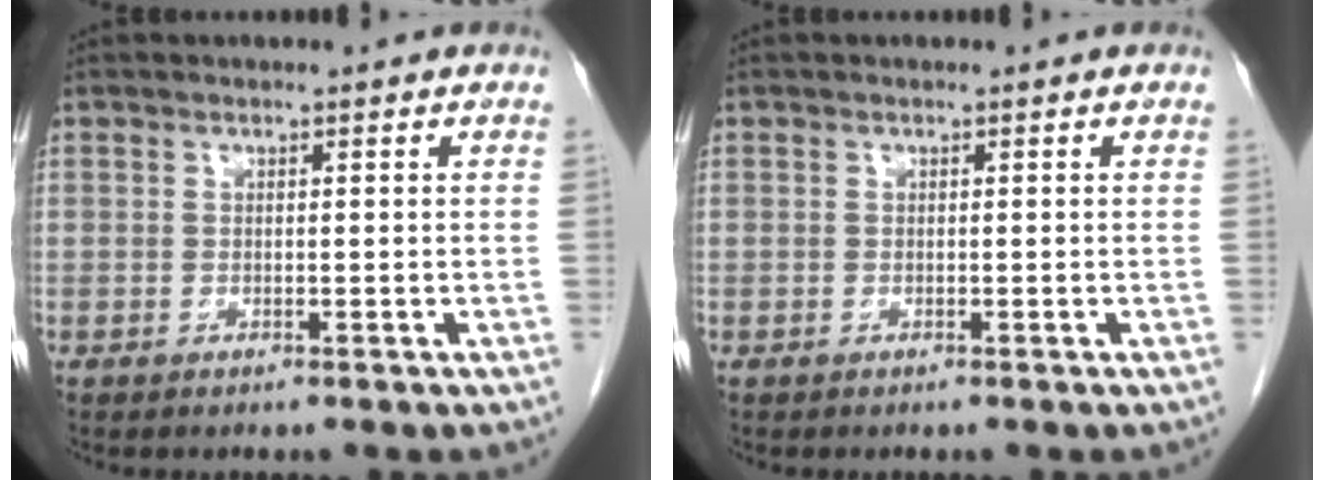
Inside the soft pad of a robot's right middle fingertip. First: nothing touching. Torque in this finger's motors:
{"motor_torque": [-0.06, -0.19, -0.03, 0.00]}